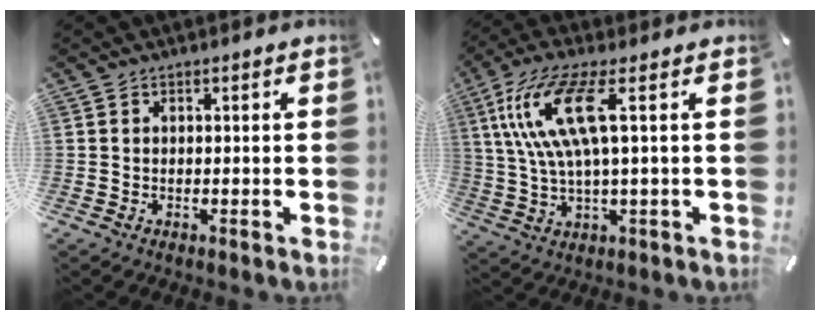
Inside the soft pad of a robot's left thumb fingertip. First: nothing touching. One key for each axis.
{"total": 13.2, "fx": 3.4, "fy": 3.3, "fz": 12.3, "tx": -0.258, "ty": -0.006, "tz": 0.056}